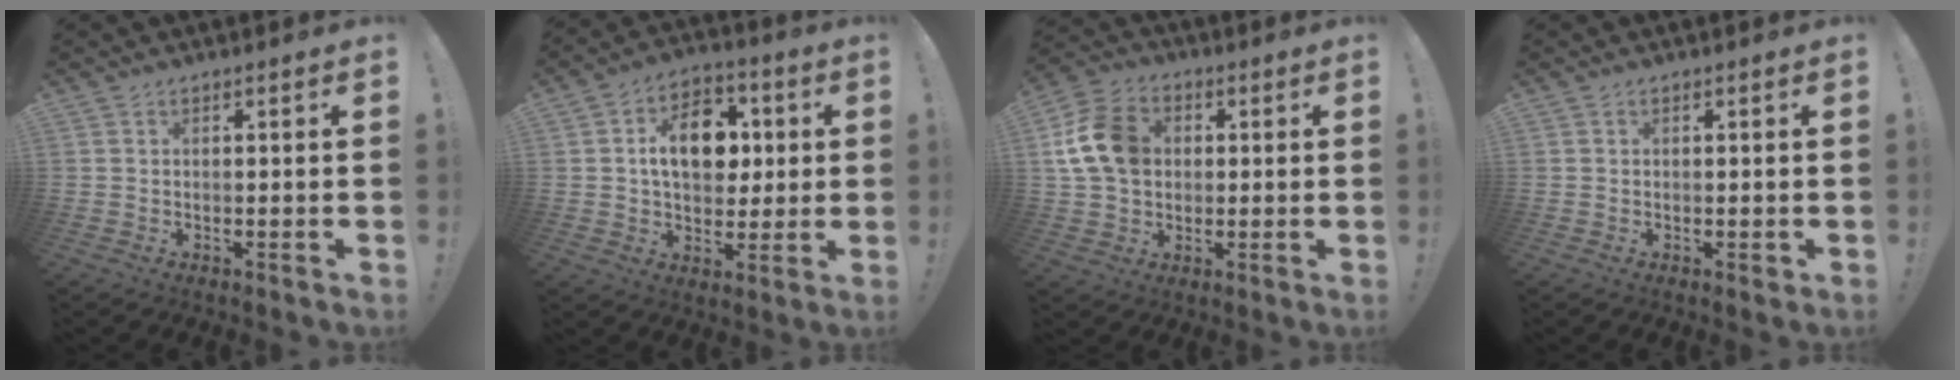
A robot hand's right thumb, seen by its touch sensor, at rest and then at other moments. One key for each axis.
{"total": 14.0, "fx": 2.1, "fy": 10.0, "fz": 9.7, "tx": -0.123, "ty": 0.007, "tz": 0.039}
{"total": 14.4, "fx": 2.3, "fy": 11.2, "fz": 8.6, "tx": -0.142, "ty": 0.003, "tz": 0.049}
{"total": 0.7, "fx": 0.2, "fy": 0.5, "fz": 0.5, "tx": -0.003, "ty": 0.001, "tz": 0.002}